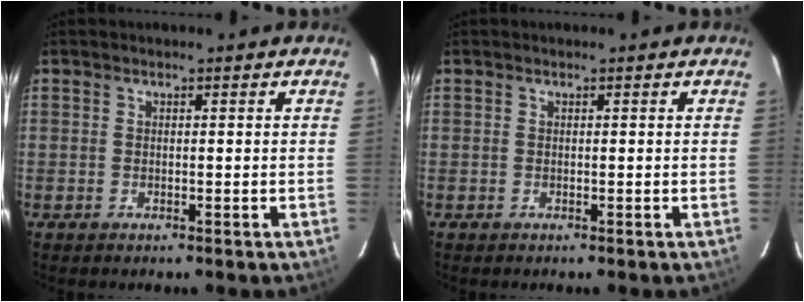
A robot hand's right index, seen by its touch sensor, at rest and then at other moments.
{"total": 0.0}